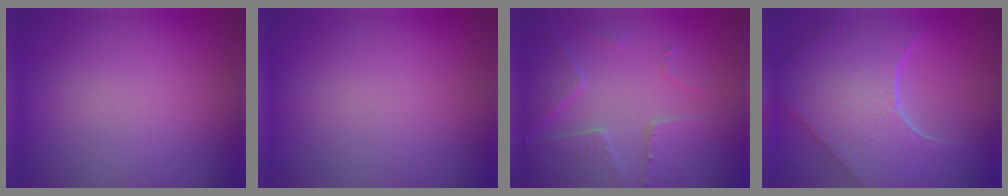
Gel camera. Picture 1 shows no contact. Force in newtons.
{"total": 0.0}
{"total": 4.6, "press": 3.4, "slide": 3.1}
{"total": 9.8, "press": 7.2, "slide": 6.6}